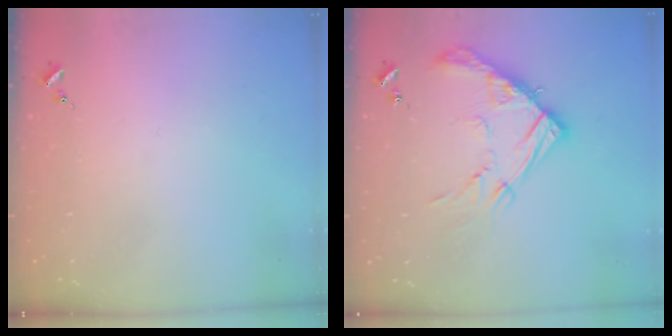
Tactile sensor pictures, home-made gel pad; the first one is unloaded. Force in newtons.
{"total": 16.8, "press": 16.7, "slide": 1.7}